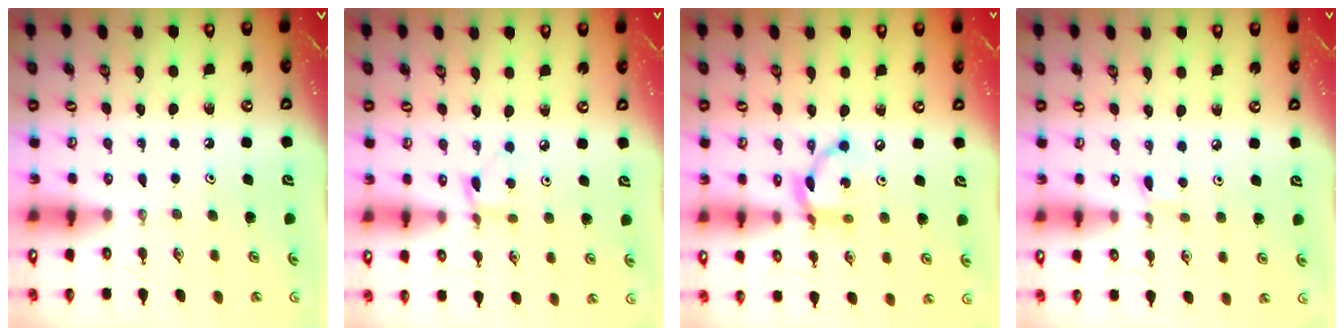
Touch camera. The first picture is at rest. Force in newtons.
{"total": 2.4, "press": 2.4, "slide": 0.3}
{"total": 11.5, "press": 11.5, "slide": 0.8}
{"total": 1.8, "press": 1.7, "slide": 0.2}